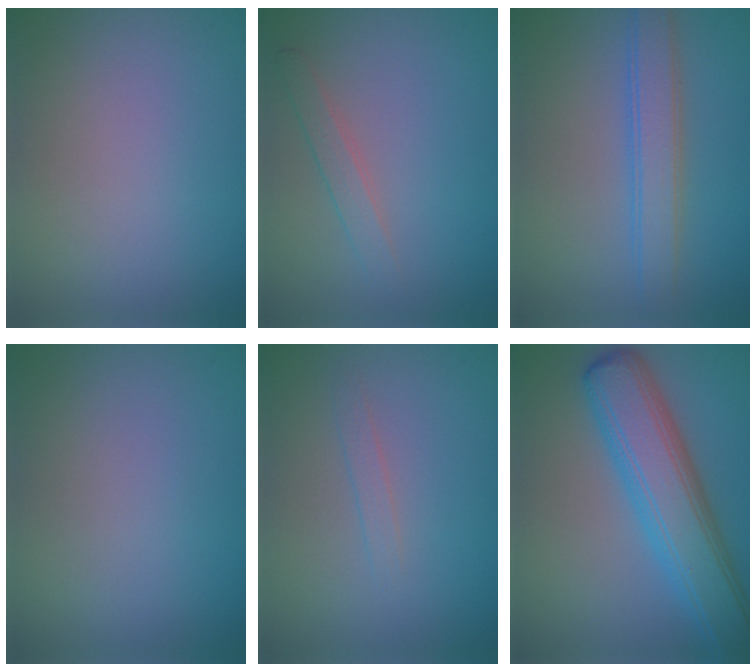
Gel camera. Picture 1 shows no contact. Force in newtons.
{"total": 1.7, "press": 1.7, "slide": 0.1}
{"total": 3.5, "press": 3.5, "slide": 0.1}
{"total": 0.0}
{"total": 0.9, "press": 0.8, "slide": 0.1}
{"total": 8.0, "press": 8.0, "slide": 0.2}